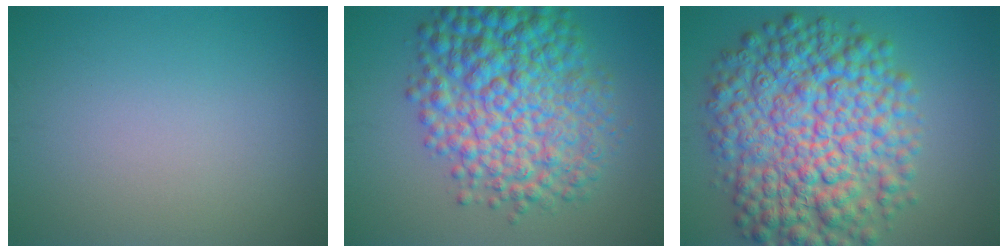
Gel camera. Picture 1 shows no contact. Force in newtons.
{"total": 10.5, "press": 10.5, "slide": 0.1}
{"total": 12.1, "press": 12.1, "slide": 0.2}